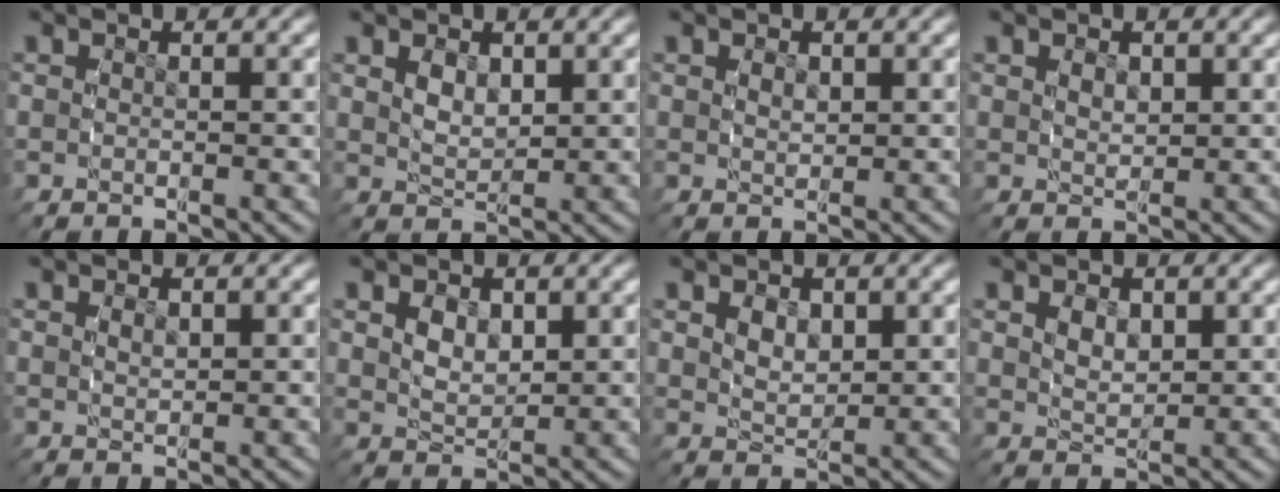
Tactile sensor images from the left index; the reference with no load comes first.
{"total": 2.1, "force": [0.7, 1.1, 1.7], "torque": [-0.029, -0.015, 0.026]}
{"total": 0.7, "force": [0.3, 0.2, 0.6], "torque": [-0.010, -0.011, 0.015]}
{"total": 1.1, "force": [0.5, 0.4, 0.8], "torque": [-0.014, -0.013, 0.020]}
{"total": 0.6, "force": [0.4, -0.1, 0.5], "torque": [-0.009, -0.011, 0.017]}
{"total": 2.5, "force": [0.8, 1.4, 1.9], "torque": [-0.033, -0.015, 0.026]}
{"total": 2.3, "force": [0.9, 1.3, 1.7], "torque": [-0.031, -0.015, 0.028]}
{"total": 2.1, "force": [0.8, 1.1, 1.6], "torque": [-0.027, -0.014, 0.027]}